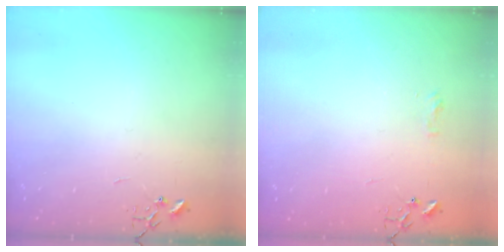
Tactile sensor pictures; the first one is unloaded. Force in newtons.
{"total": 6.0, "press": 6.0, "slide": 0.6}